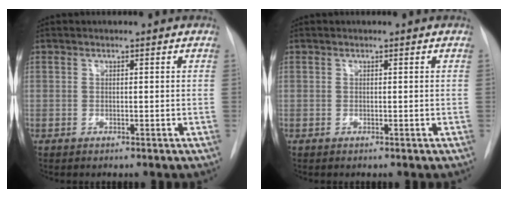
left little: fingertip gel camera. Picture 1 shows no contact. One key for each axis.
{"total": 0.0}